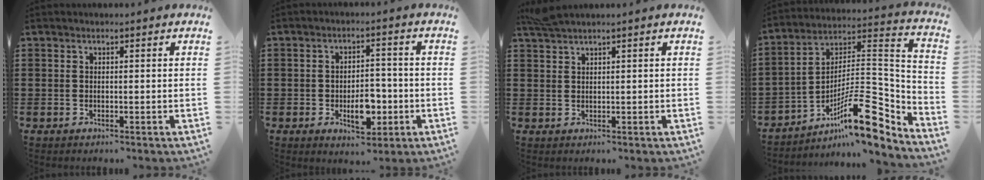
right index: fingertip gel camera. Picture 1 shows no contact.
{"total": 6.4, "force": [-2.0, 3.5, 5.0], "torque": [-0.066, 0.005, -0.036]}
{"total": 1.9, "force": [1.7, -0.1, 0.8], "torque": [-0.020, -0.001, 0.033]}
{"total": 15.5, "force": [-8.9, 4.5, 11.8], "torque": [-0.188, 0.009, -0.160]}